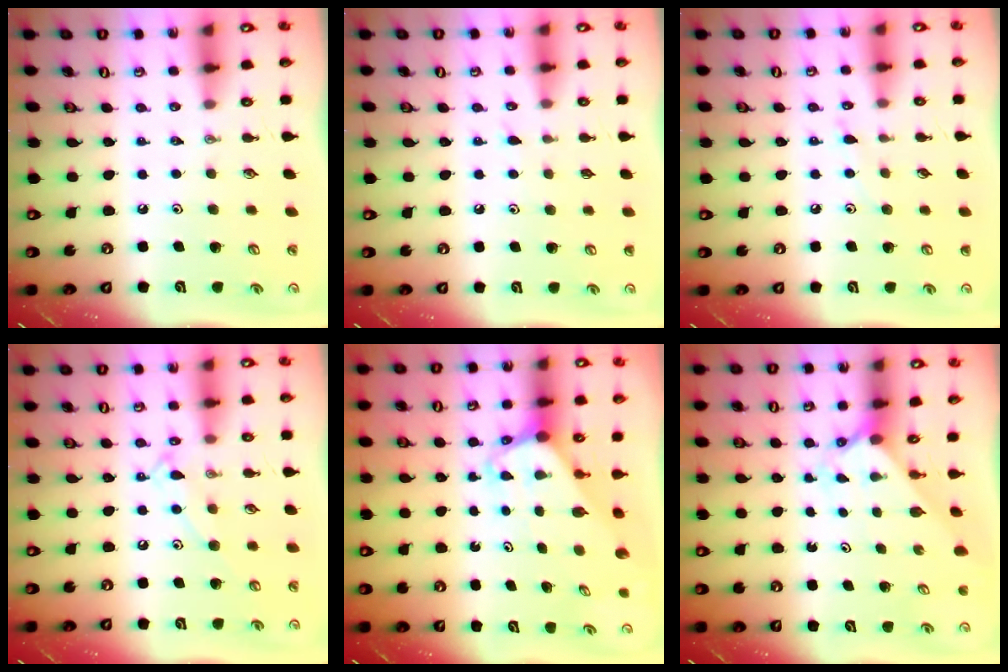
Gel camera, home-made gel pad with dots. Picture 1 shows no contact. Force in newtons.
{"total": 6.7, "press": 6.7, "slide": 0.5}
{"total": 4.9, "press": 4.9, "slide": 0.6}
{"total": 10.6, "press": 10.5, "slide": 0.7}
{"total": 2.5, "press": 2.5, "slide": 0.2}
{"total": 2.0, "press": 2.0, "slide": 0.2}